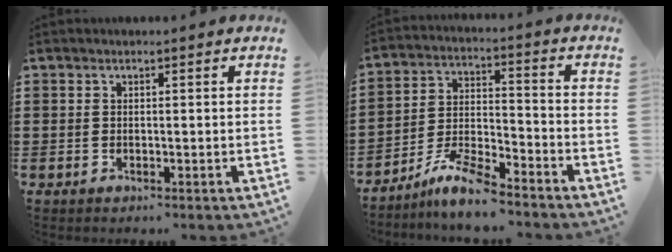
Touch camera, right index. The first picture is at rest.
{"total": 7.3, "force": [-6.5, 0.7, 3.3], "torque": [-0.073, -0.001, -0.125]}